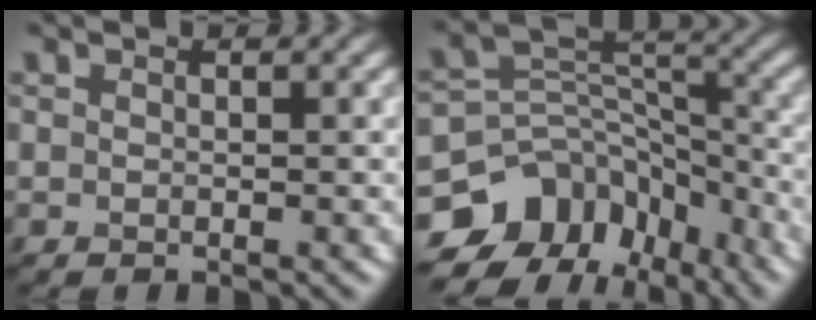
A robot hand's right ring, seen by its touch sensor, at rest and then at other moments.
{"total": 10.9, "force": [-6.7, 7.7, 3.8], "torque": [-0.058, 0.025, -0.103]}